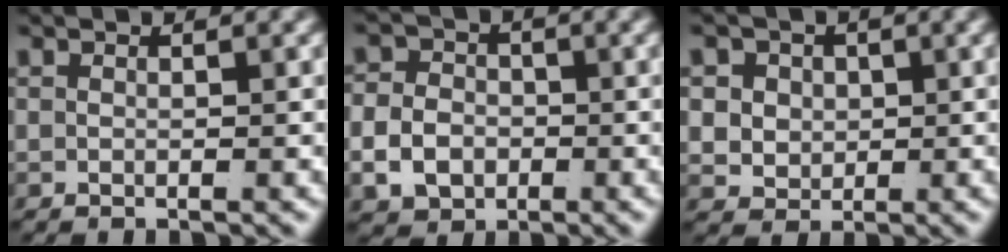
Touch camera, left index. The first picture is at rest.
{"total": 5.0, "force": [-1.3, 4.4, 2.0], "torque": [-0.040, -0.015, -0.021]}
{"total": 6.2, "force": [0.6, 5.6, 2.4], "torque": [-0.057, -0.015, 0.014]}